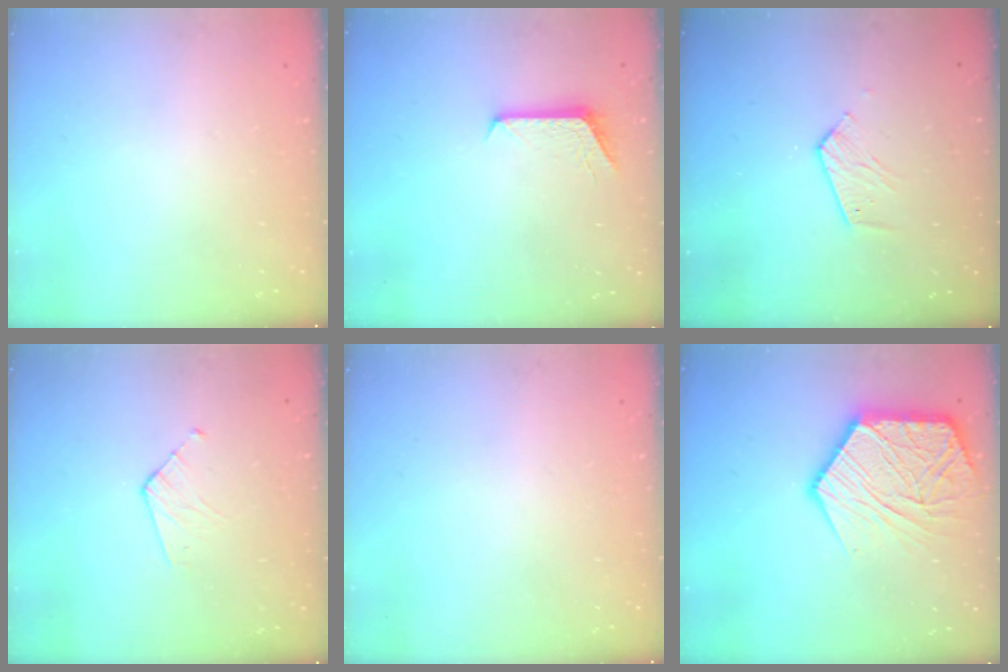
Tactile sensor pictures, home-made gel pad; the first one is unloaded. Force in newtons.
{"total": 6.4, "press": 6.4, "slide": 0.5}
{"total": 6.8, "press": 6.8, "slide": 0.3}
{"total": 3.6, "press": 3.6, "slide": 0.3}
{"total": 0.0}
{"total": 18.3, "press": 18.2, "slide": 0.9}